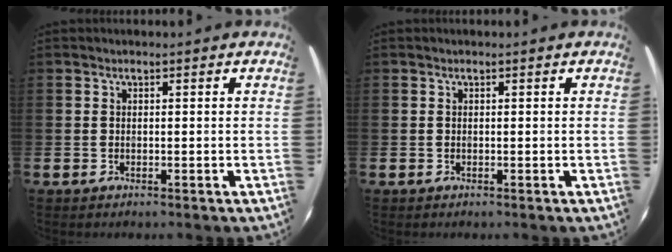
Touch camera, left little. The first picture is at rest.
{"total": 0.0}